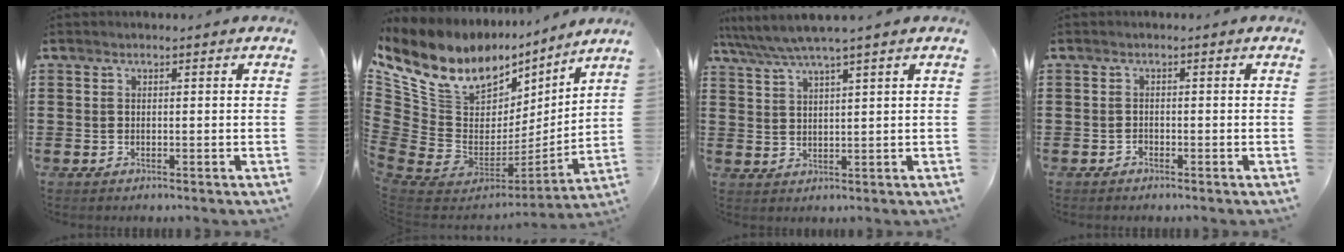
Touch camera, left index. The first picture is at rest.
{"total": 13.0, "force": [7.7, 8.6, 6.0], "torque": [-0.143, -0.072, 0.135]}
{"total": 4.3, "force": [3.4, -0.2, 2.7], "torque": [-0.061, -0.009, 0.059]}
{"total": 0.6, "force": [-0.6, 0.2, 0.1], "torque": [-0.005, 0.002, -0.013]}